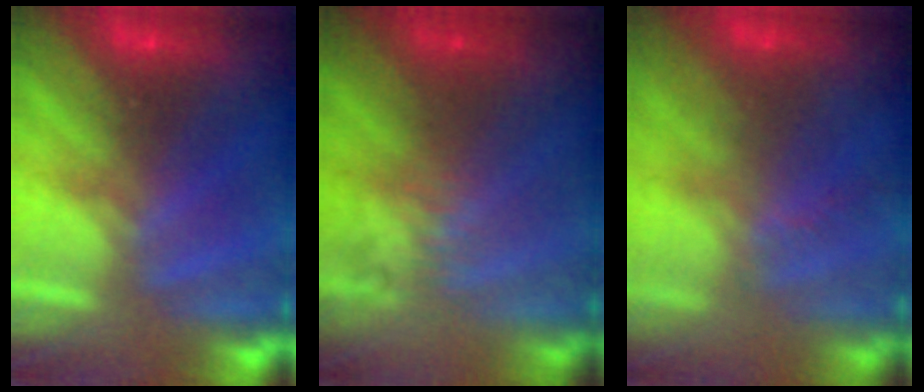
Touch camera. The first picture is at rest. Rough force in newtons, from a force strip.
{"total": 2.4}
{"total": 6.9}